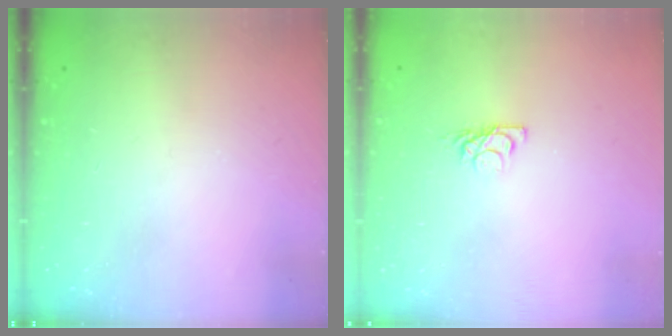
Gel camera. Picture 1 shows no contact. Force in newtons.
{"total": 5.9, "press": 5.9, "slide": 0.7}